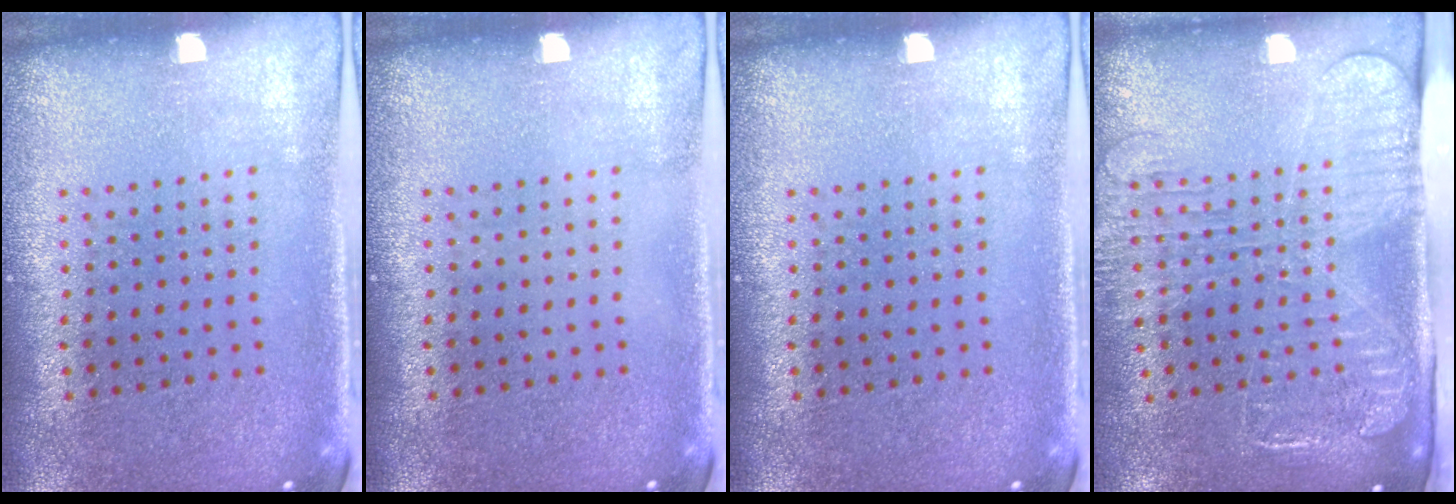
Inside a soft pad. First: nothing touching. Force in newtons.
{"total": 0.0}
{"total": 0.0}
{"total": 2.6, "press": 2.1, "slide": 1.6}